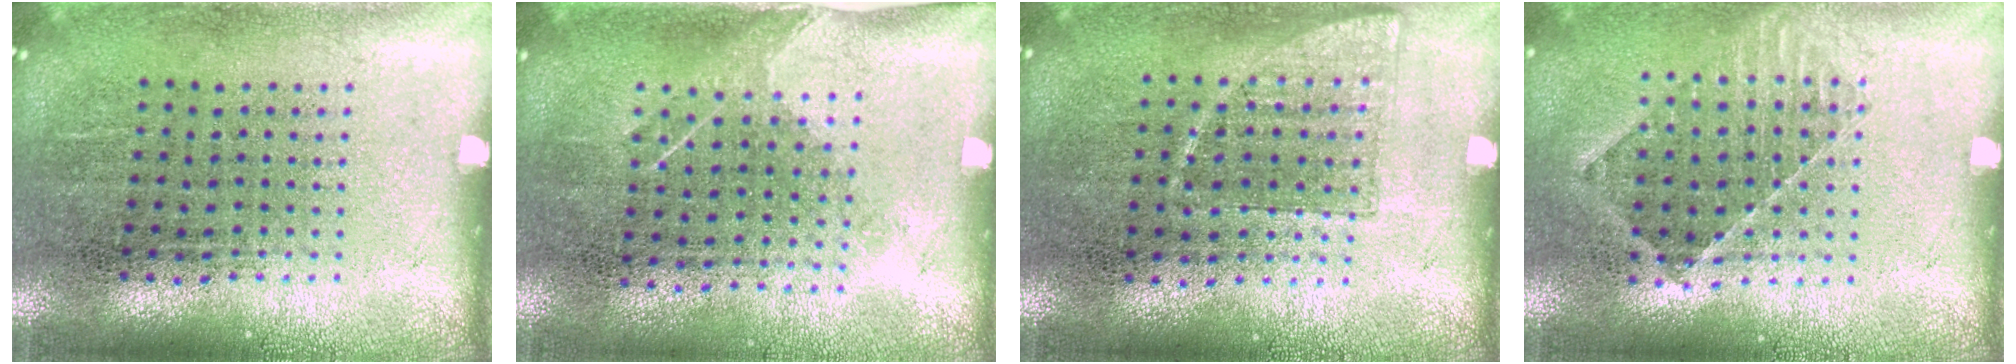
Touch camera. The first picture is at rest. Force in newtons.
{"total": 1.2, "press": 0.9, "slide": 0.7}
{"total": 0.6, "press": 0.6, "slide": 0.3}
{"total": 1.0, "press": 1.0, "slide": 0.3}